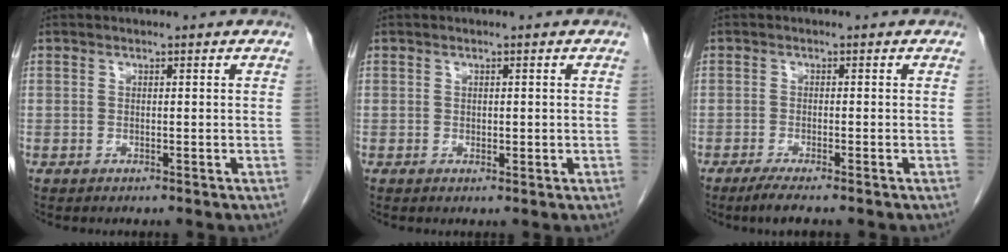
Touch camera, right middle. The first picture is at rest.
{"total": 0.9, "force": [0.0, 0.6, 0.7], "torque": [-0.005, 0.000, 0.002]}
{"total": 3.5, "force": [-2.7, 0.1, 2.3], "torque": [-0.041, -0.008, -0.045]}